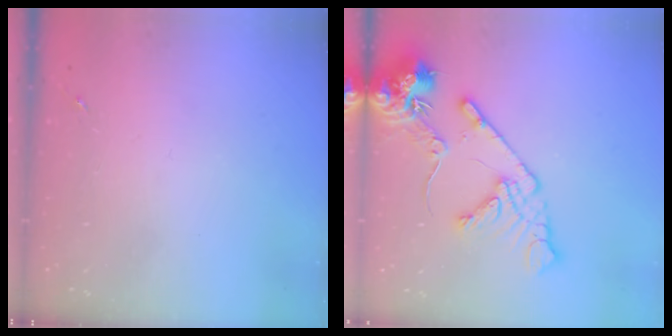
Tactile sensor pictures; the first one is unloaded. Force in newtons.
{"total": 15.4, "press": 15.2, "slide": 2.2}